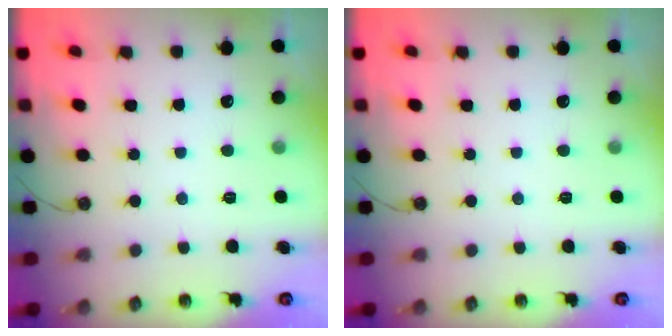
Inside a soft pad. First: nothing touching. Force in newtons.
{"total": 0.0}